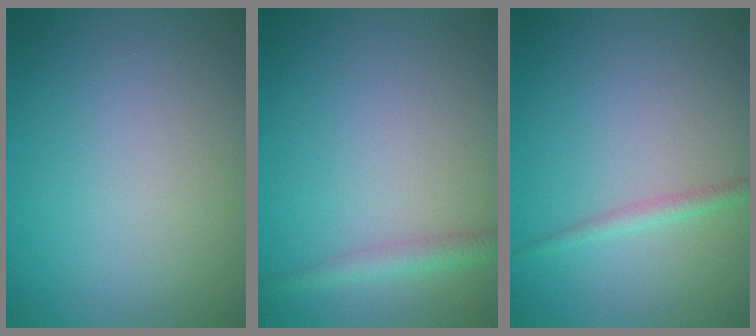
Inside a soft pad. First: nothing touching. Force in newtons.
{"total": 2.0, "press": 2.0, "slide": 0.1}
{"total": 1.3, "press": 1.3, "slide": 0.1}